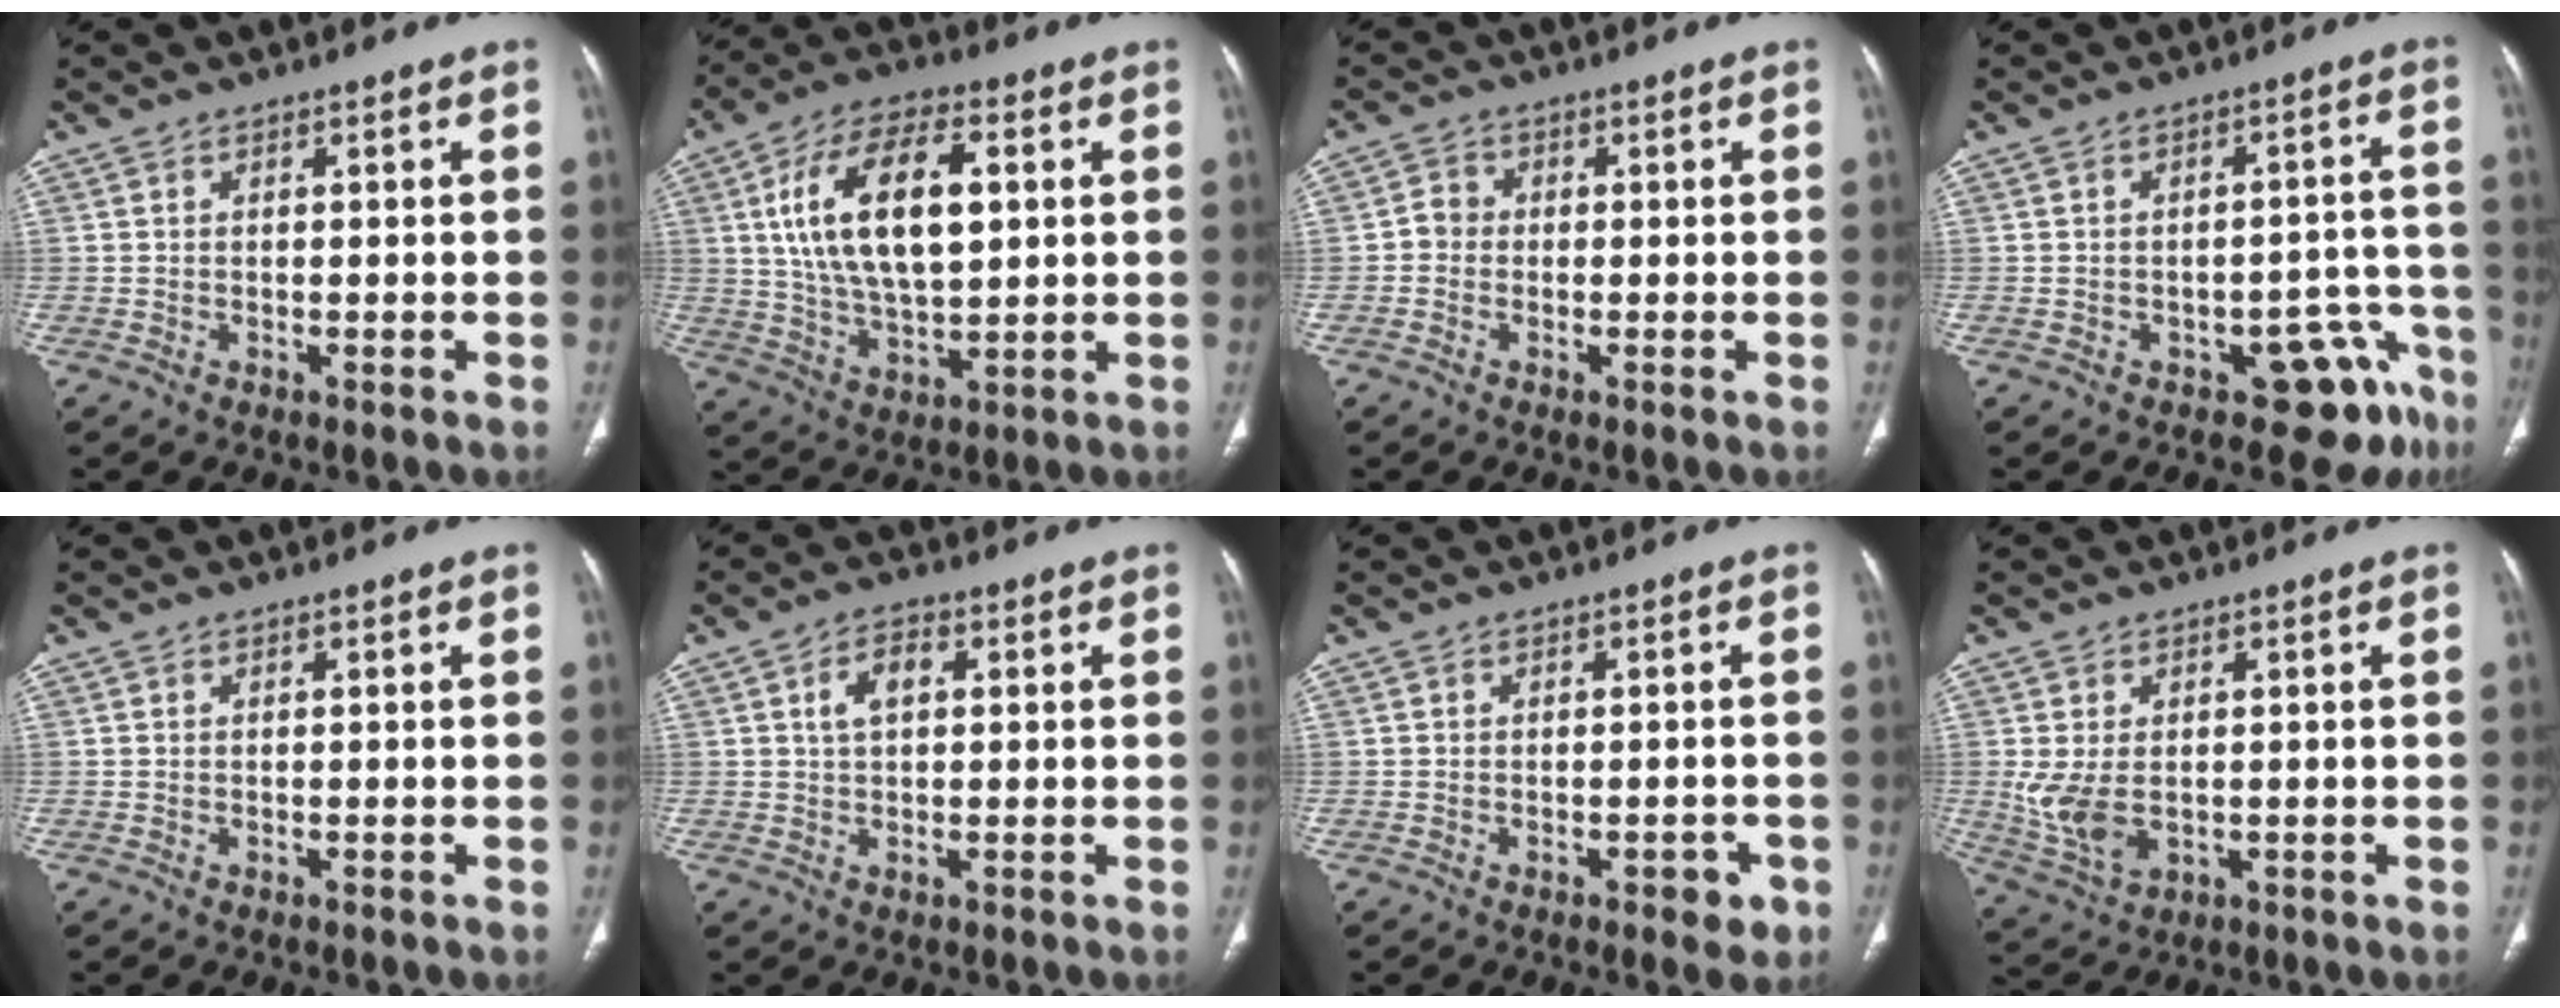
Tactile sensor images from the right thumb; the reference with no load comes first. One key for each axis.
{"total": 17.9, "fx": 3.8, "fy": 8.9, "fz": 15.1, "tx": -0.263, "ty": 0.002, "tz": 0.070}
{"total": 2.7, "fx": -0.5, "fy": 2.4, "fz": 1.1, "tx": -0.006, "ty": 0.009, "tz": -0.017}
{"total": 9.4, "fx": -5.9, "fy": 5.0, "fz": 5.4, "tx": -0.016, "ty": 0.055, "tz": -0.074}
{"total": 0.0}
{"total": 4.8, "fx": 1.2, "fy": 2.8, "fz": 3.7, "tx": -0.067, "ty": 0.008, "tz": 0.019}
{"total": 3.3, "fx": -1.6, "fy": 1.7, "fz": 2.3, "tx": -0.014, "ty": 0.007, "tz": -0.017}
{"total": 7.5, "fx": 0.0, "fy": 4.9, "fz": 5.7, "tx": -0.117, "ty": -0.011, "tz": 0.014}